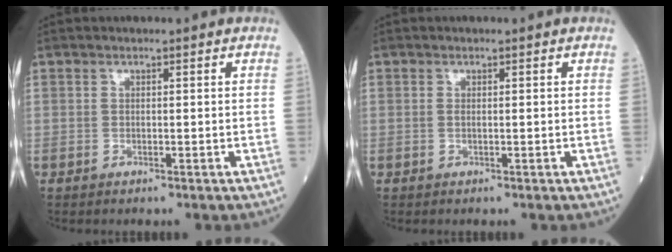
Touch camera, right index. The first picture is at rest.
{"total": 0.7, "force": [0.0, 0.2, 0.7], "torque": [-0.015, 0.000, 0.002]}